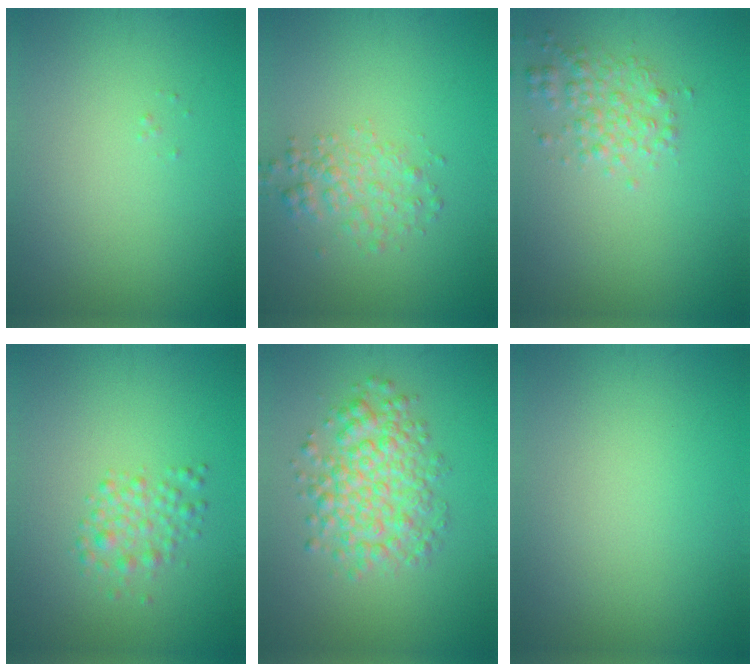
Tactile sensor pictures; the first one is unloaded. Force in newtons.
{"total": 2.4, "press": 2.4, "slide": 0.1}
{"total": 2.4, "press": 2.4, "slide": 0.0}
{"total": 2.2, "press": 2.2, "slide": 0.1}
{"total": 5.0, "press": 5.0, "slide": 0.1}
{"total": 0.0}